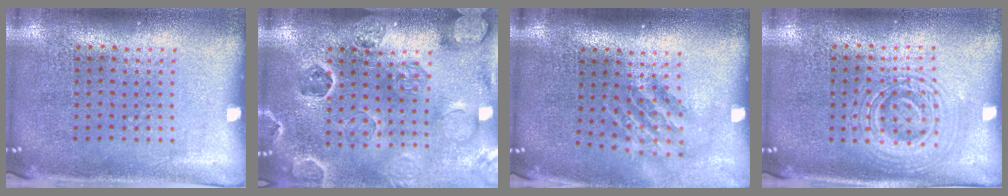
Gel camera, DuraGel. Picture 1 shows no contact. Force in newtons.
{"total": 2.7, "press": 2.7, "slide": 0.3}
{"total": 1.6, "press": 1.1, "slide": 1.1}
{"total": 2.7, "press": 2.7, "slide": 0.5}